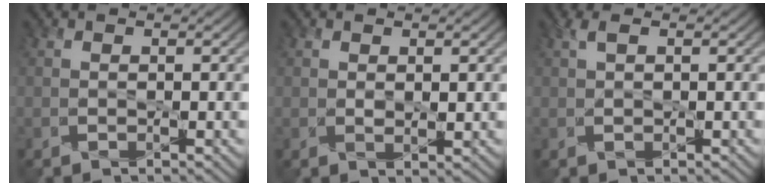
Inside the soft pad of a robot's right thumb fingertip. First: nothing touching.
{"total": 1.0, "force": [0.6, 0.5, 0.6], "torque": [-0.017, -0.001, 0.015]}
{"total": 1.2, "force": [0.8, 0.4, 0.7], "torque": [-0.021, 0.007, 0.017]}